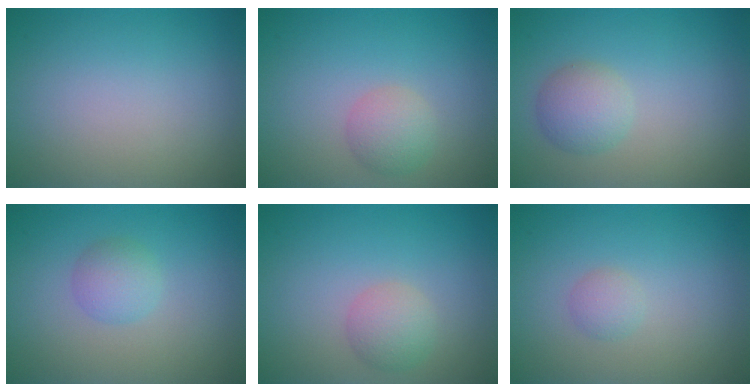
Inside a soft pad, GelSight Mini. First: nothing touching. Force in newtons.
{"total": 2.2, "press": 2.2, "slide": 0.1}
{"total": 2.7, "press": 2.7, "slide": 0.1}
{"total": 2.0, "press": 2.0, "slide": 0.0}
{"total": 2.2, "press": 2.2, "slide": 0.1}
{"total": 1.1, "press": 1.1, "slide": 0.0}